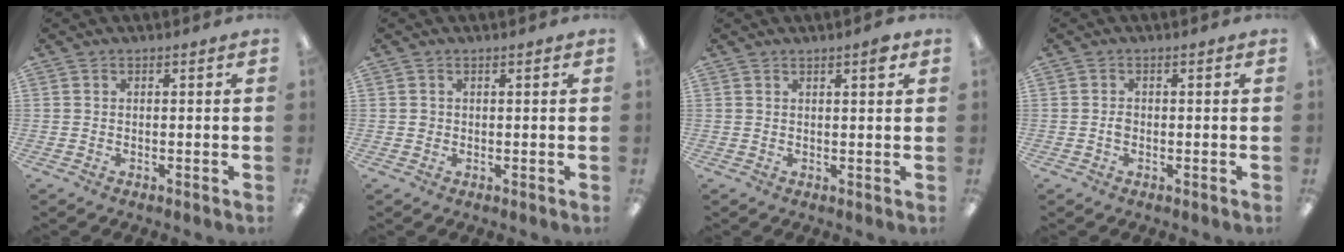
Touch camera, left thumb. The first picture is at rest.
{"total": 0.9, "force": [0.1, 0.8, 0.2], "torque": [-0.003, 0.007, 0.000]}
{"total": 2.7, "force": [1.8, 0.4, 1.9], "torque": [-0.025, -0.004, 0.027]}
{"total": 1.3, "force": [-0.2, 0.8, 1.0], "torque": [-0.019, 0.002, -0.005]}